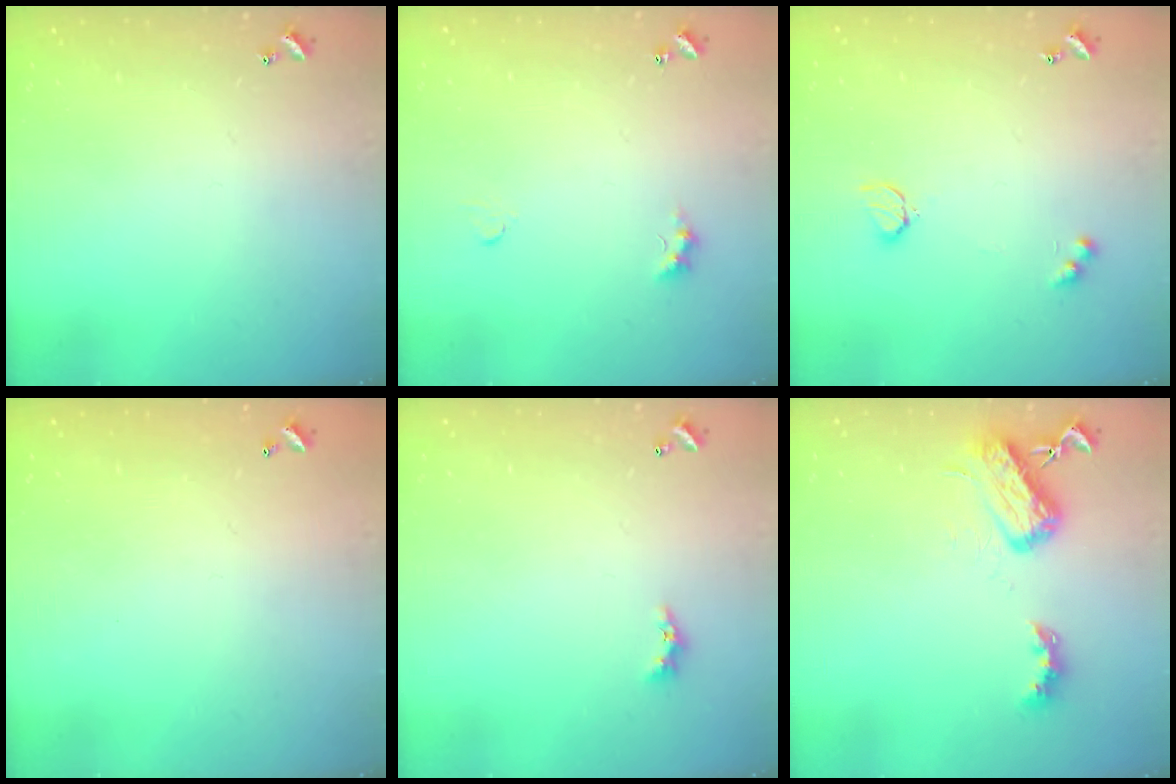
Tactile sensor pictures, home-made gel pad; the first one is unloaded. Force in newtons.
{"total": 2.8, "press": 2.8, "slide": 0.5}
{"total": 4.0, "press": 4.0, "slide": 0.6}
{"total": 2.9, "press": 2.9, "slide": 0.1}
{"total": 2.5, "press": 2.5, "slide": 0.6}
{"total": 6.2, "press": 6.2, "slide": 0.8}